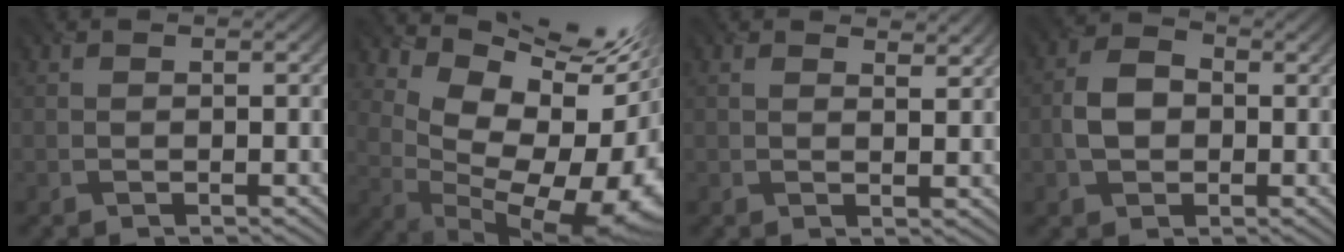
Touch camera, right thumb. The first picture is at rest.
{"total": 17.2, "force": [2.0, 9.9, 13.9], "torque": [-0.153, -0.014, 0.070]}
{"total": 3.2, "force": [2.4, 1.3, 1.7], "torque": [-0.038, -0.004, 0.041]}
{"total": 4.4, "force": [-0.4, 3.3, 2.8], "torque": [-0.057, 0.004, -0.013]}